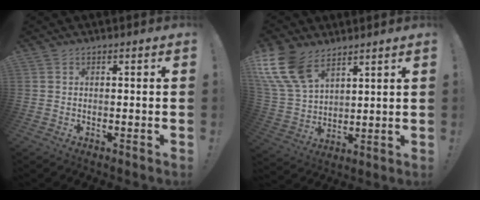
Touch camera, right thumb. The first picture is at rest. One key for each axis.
{"total": 14.9, "fx": 9.2, "fy": 8.6, "fz": 8.0, "tx": -0.173, "ty": -0.054, "tz": 0.174}